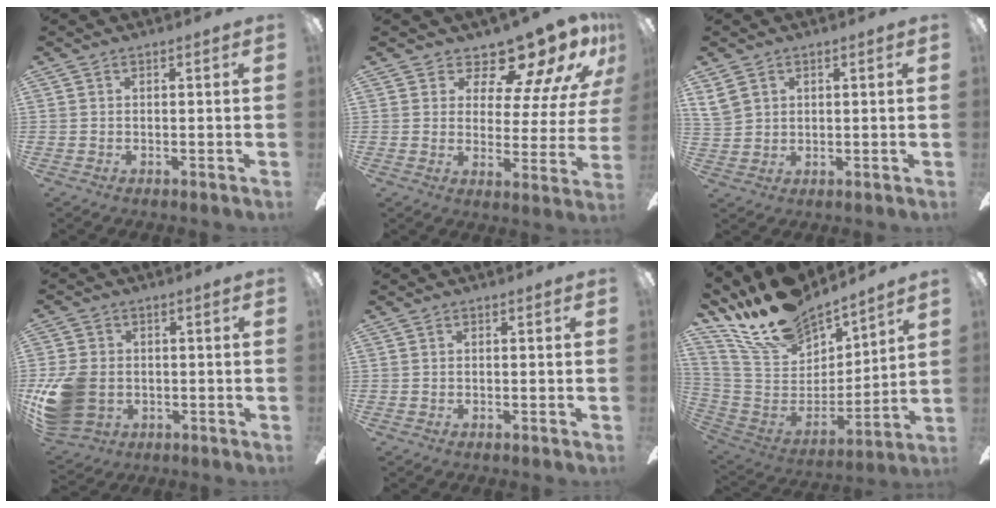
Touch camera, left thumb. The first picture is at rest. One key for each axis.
{"total": 14.2, "fx": 11.7, "fy": 4.9, "fz": 6.3, "tx": -0.100, "ty": -0.093, "tz": 0.199}
{"total": 4.6, "fx": 2.7, "fy": 3.2, "fz": 1.9, "tx": -0.037, "ty": 0.001, "tz": 0.054}
{"total": 12.9, "fx": -2.1, "fy": 10.2, "fz": 7.6, "tx": -0.168, "ty": 0.013, "tz": -0.036}
{"total": 0.0}
{"total": 18.6, "fx": 16.0, "fy": 6.9, "fz": 6.5, "tx": -0.146, "ty": -0.120, "tz": 0.293}